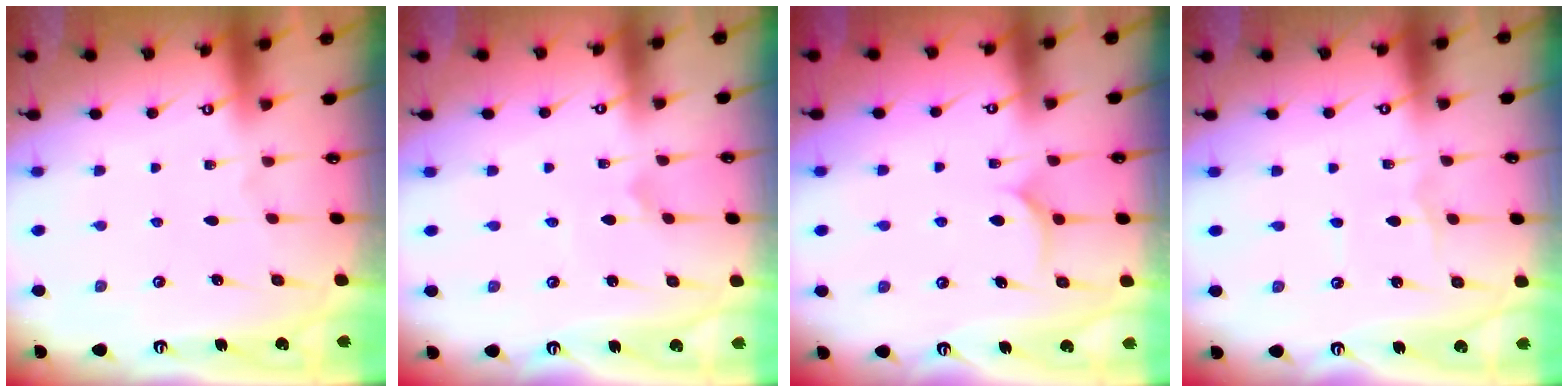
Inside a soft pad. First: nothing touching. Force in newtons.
{"total": 0.8, "press": 0.8, "slide": 0.0}
{"total": 7.3, "press": 7.3, "slide": 0.3}
{"total": 1.3, "press": 1.3, "slide": 0.1}